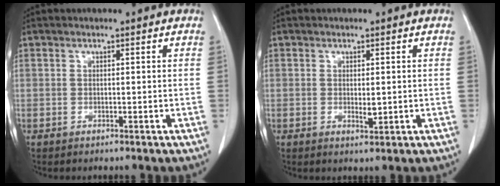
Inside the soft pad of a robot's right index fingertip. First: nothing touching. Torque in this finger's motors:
{"motor_torque": [-0.02, 0.06, 0.01, 0.02]}